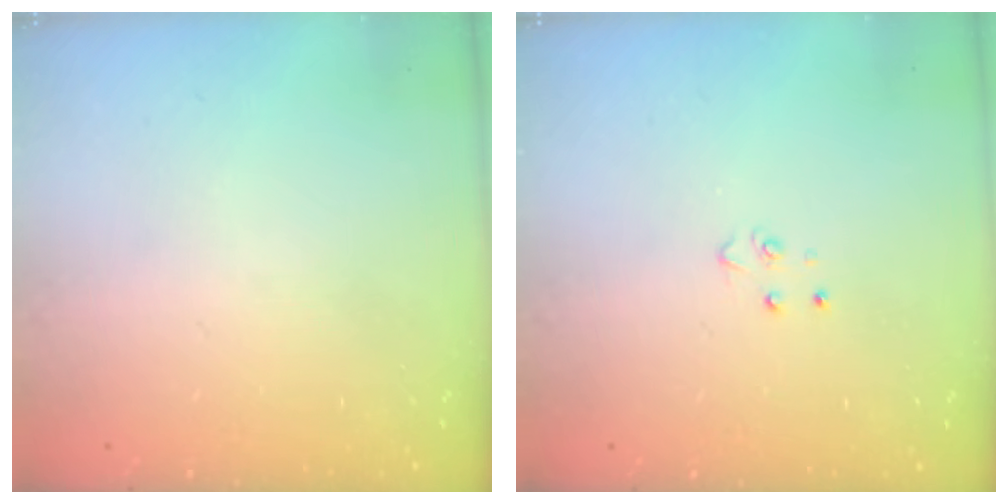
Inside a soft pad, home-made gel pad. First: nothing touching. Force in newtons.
{"total": 3.6, "press": 3.6, "slide": 0.4}